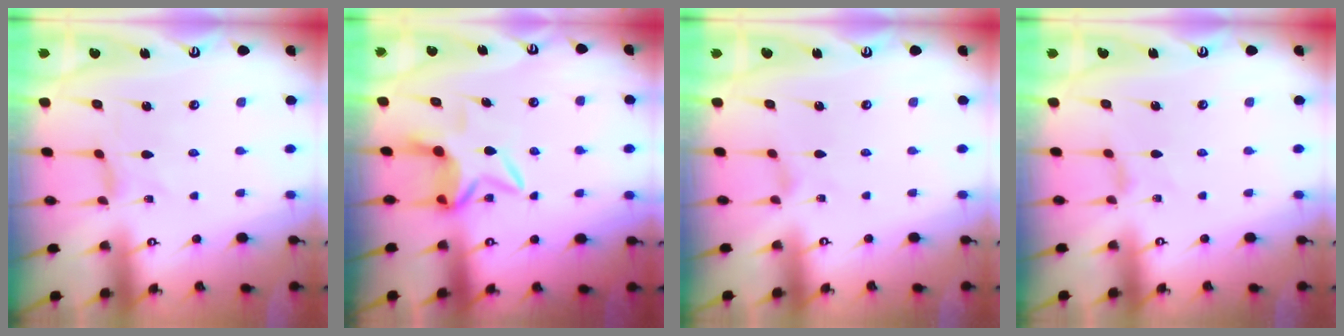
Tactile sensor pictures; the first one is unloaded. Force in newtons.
{"total": 7.6, "press": 7.5, "slide": 1.0}
{"total": 0.0}
{"total": 0.9, "press": 0.8, "slide": 0.4}